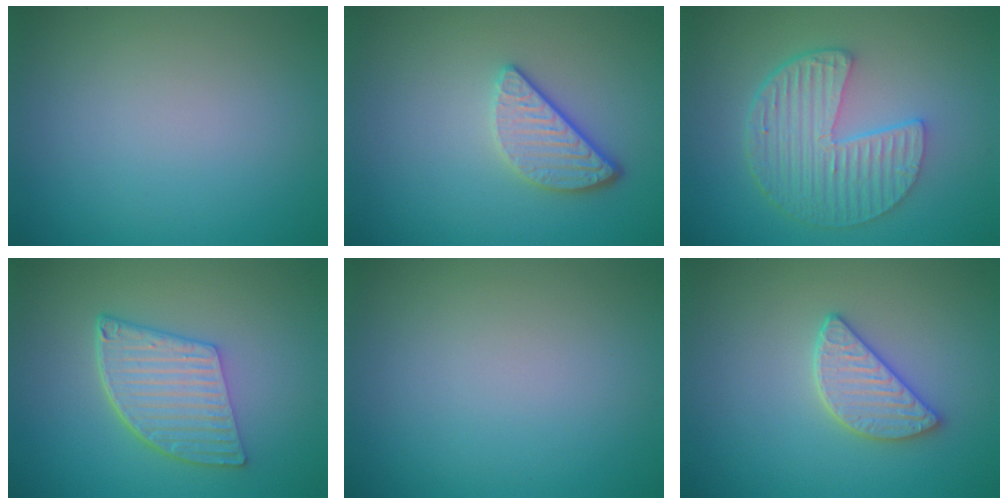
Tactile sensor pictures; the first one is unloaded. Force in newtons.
{"total": 3.4, "press": 2.8, "slide": 1.9}
{"total": 6.2, "press": 4.5, "slide": 4.2}
{"total": 5.8, "press": 4.3, "slide": 3.9}
{"total": 0.0}
{"total": 2.9, "press": 2.8, "slide": 0.9}